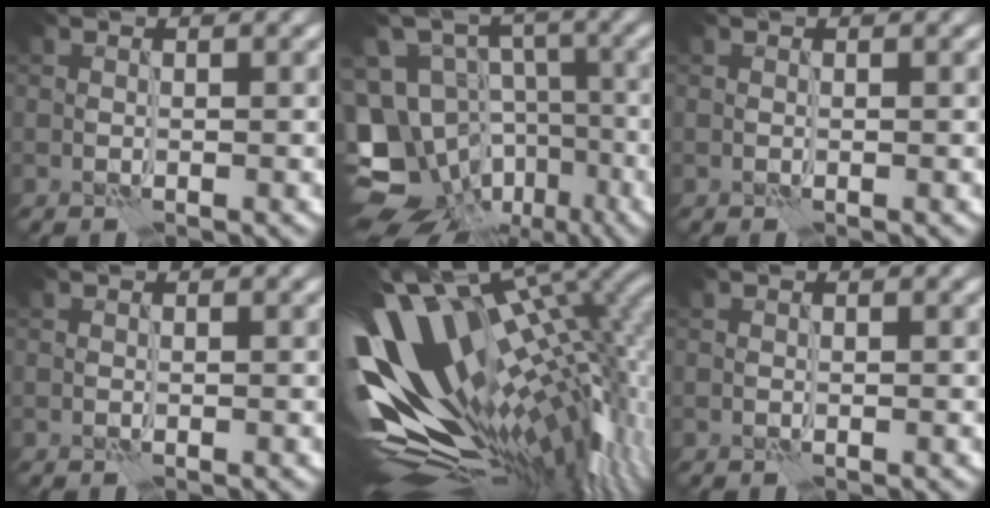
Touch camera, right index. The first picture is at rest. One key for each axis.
{"total": 11.4, "fx": -6.1, "fy": 8.7, "fz": 4.1, "tx": -0.072, "ty": 0.008, "tz": -0.091}
{"total": 0.0}
{"total": 0.0}
{"total": 17.8, "fx": 2.8, "fy": 7.4, "fz": 16.0, "tx": -0.297, "ty": -0.024, "tz": 0.073}
{"total": 0.0}